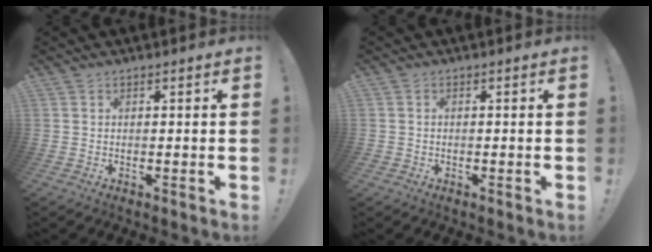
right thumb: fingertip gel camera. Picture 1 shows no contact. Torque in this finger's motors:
{"motor_torque": [0.10, 0.05, 0.19, -0.27, 0.01]}